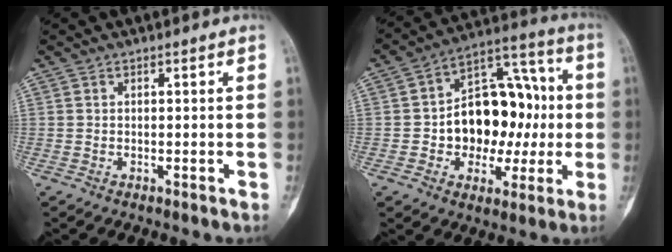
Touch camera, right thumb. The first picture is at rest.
{"total": 18.3, "force": [-0.7, 12.7, 13.1], "torque": [-0.141, 0.040, -0.006]}